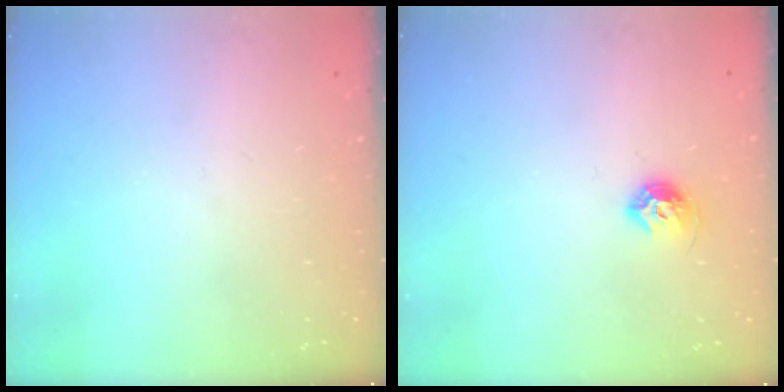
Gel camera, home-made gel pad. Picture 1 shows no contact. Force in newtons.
{"total": 7.6, "press": 7.5, "slide": 1.1}